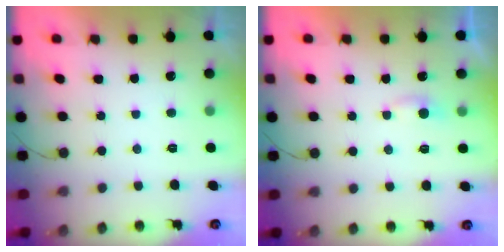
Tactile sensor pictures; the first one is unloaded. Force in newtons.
{"total": 2.4, "press": 2.4, "slide": 0.3}